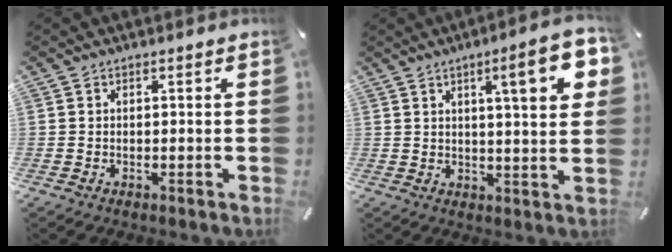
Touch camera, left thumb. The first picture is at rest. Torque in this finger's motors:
{"motor_torque": [1.99, 1.88, 1.37, -1.30, 0.38]}